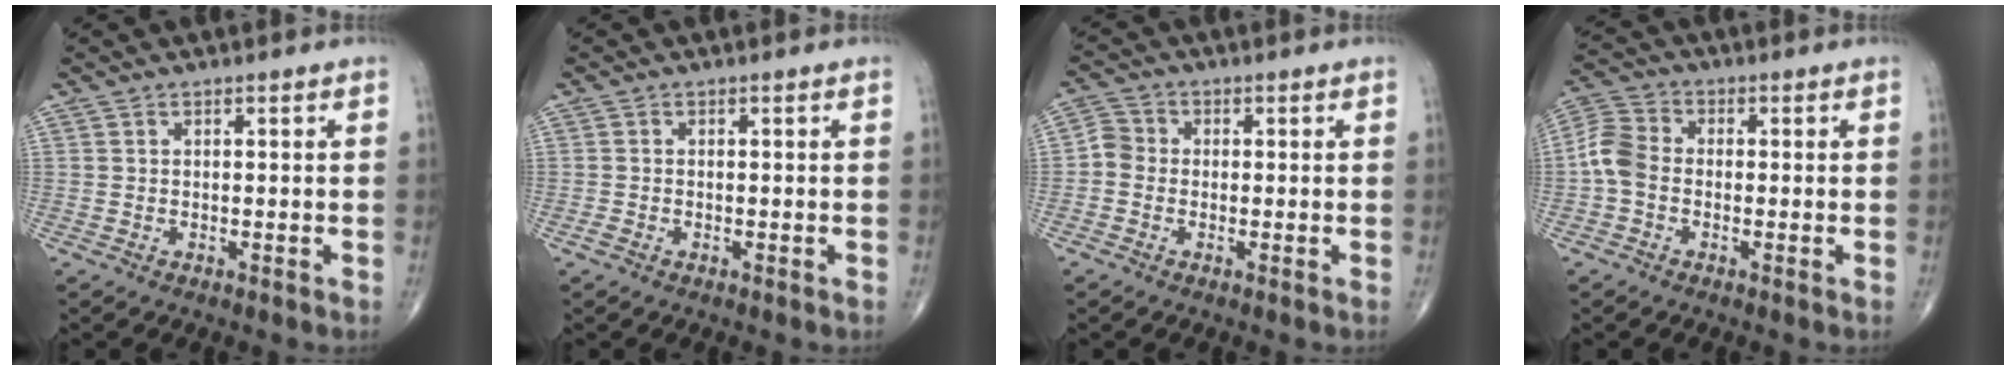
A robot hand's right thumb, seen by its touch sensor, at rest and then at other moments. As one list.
[{"total": 0.9, "force": [-0.5, 0.5, 0.5], "torque": [-0.016, 0.001, -0.011]}, {"total": 3.3, "force": [-0.8, 3.0, 1.2], "torque": [-0.010, 0.008, -0.029]}, {"total": 6.2, "force": [-1.1, 4.6, 4.0], "torque": [-0.079, 0.017, -0.039]}]